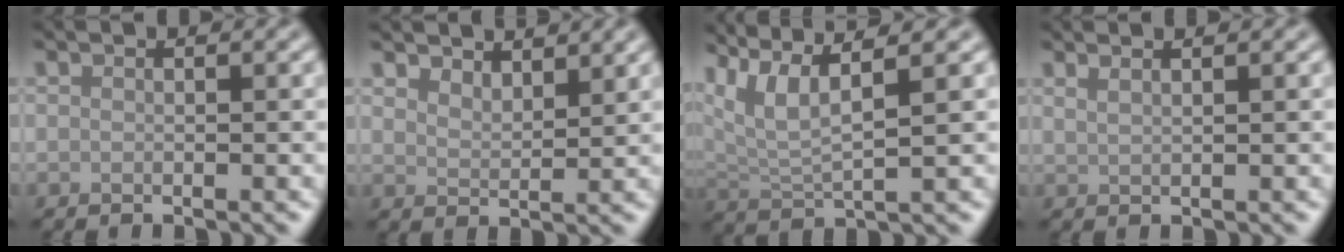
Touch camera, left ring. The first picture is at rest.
{"total": 3.3, "force": [2.9, 1.0, 1.2], "torque": [-0.025, 0.000, 0.045]}
{"total": 6.4, "force": [4.3, 1.3, 4.5], "torque": [-0.096, 0.011, 0.081]}
{"total": 1.8, "force": [1.3, 0.7, 1.0], "torque": [-0.006, 0.000, 0.012]}